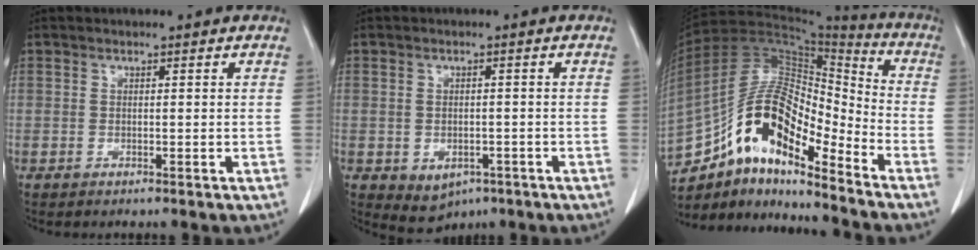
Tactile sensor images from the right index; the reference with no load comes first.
{"total": 4.5, "force": [-2.1, 3.4, 2.1], "torque": [-0.026, -0.002, -0.013]}
{"total": 15.9, "force": [-10.3, 5.0, 11.0], "torque": [-0.195, 0.048, -0.177]}